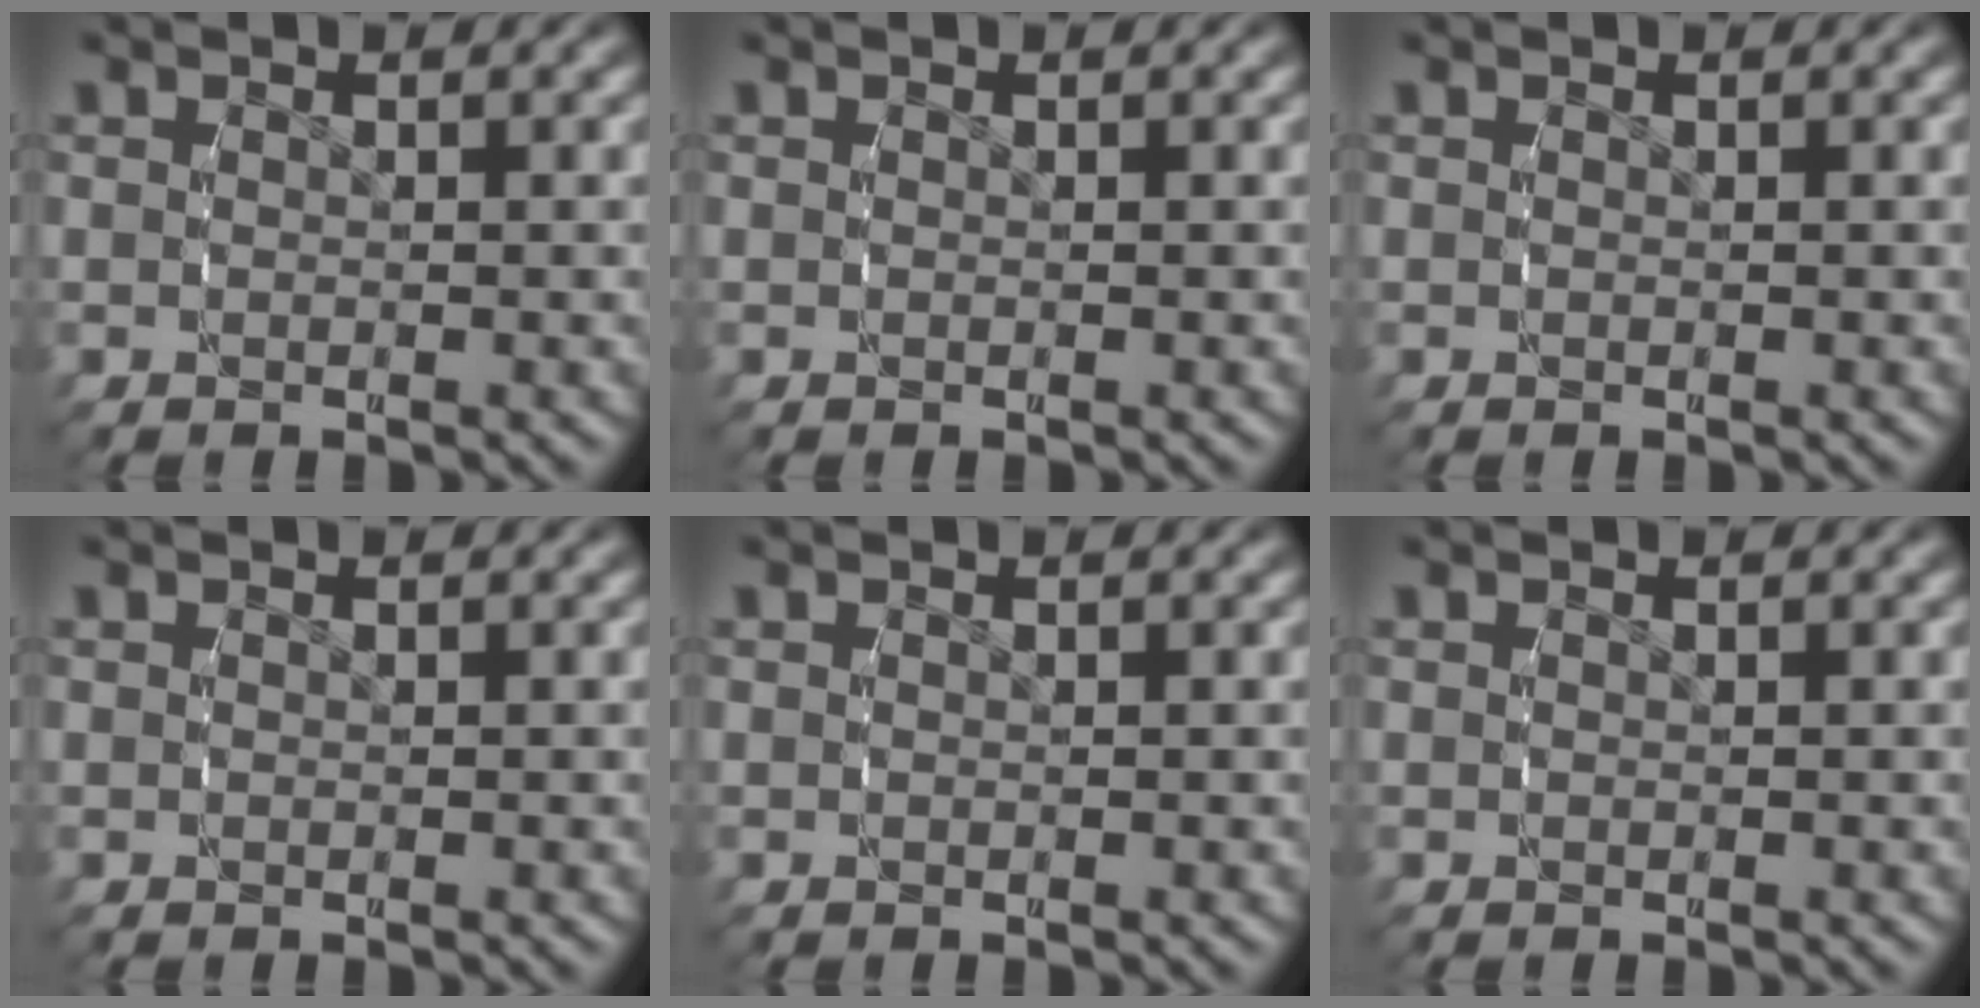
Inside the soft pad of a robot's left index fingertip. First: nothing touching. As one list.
[{"total": 0.0}, {"total": 0.0}, {"total": 0.0}, {"total": 0.0}, {"total": 0.0}]